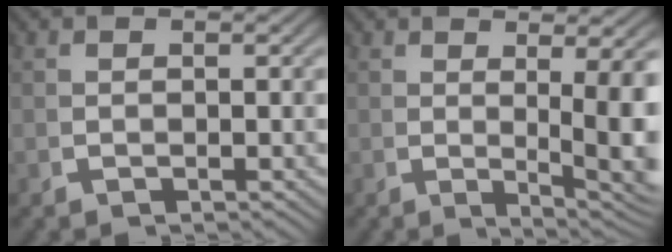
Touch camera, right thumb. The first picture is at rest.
{"total": 6.1, "force": [-0.5, 2.0, 5.8], "torque": [-0.079, -0.016, 0.002]}